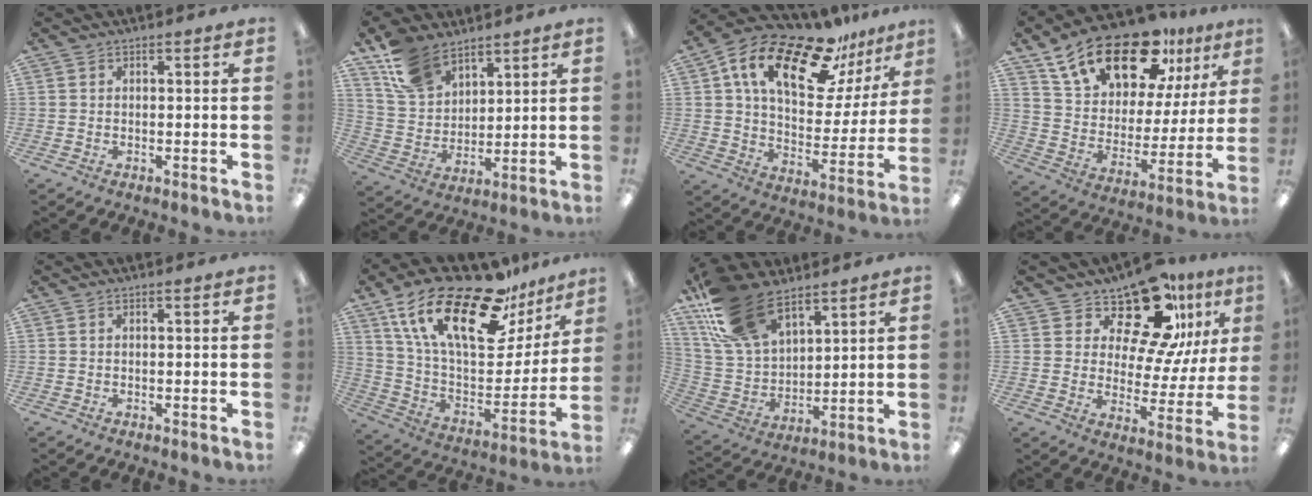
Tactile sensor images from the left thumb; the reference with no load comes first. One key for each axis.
{"total": 12.7, "fx": 9.5, "fy": 7.0, "fz": 4.6, "tx": -0.109, "ty": -0.037, "tz": 0.187}
{"total": 21.3, "fx": 13.9, "fy": 9.5, "fz": 13.1, "tx": -0.229, "ty": -0.079, "tz": 0.239}
{"total": 21.7, "fx": 15.1, "fy": 10.0, "fz": 11.9, "tx": -0.205, "ty": -0.085, "tz": 0.267}
{"total": 0.0}
{"total": 26.4, "fx": 17.4, "fy": 10.4, "fz": 16.9, "tx": -0.294, "ty": -0.098, "tz": 0.297}
{"total": 19.6, "fx": 13.1, "fy": 10.1, "fz": 10.4, "tx": -0.236, "ty": -0.042, "tz": 0.247}
{"total": 17.4, "fx": 12.7, "fy": 7.1, "fz": 9.4, "tx": -0.151, "ty": -0.089, "tz": 0.216}